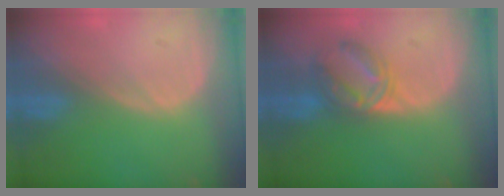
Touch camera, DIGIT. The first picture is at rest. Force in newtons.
{"total": 5.9, "press": 5.8, "slide": 1.0}